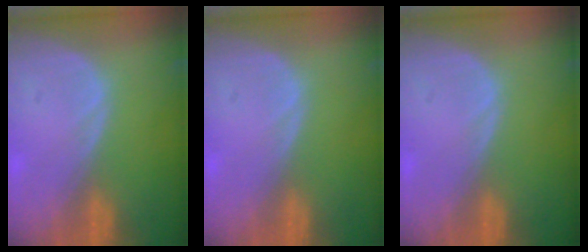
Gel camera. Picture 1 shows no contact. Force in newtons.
{"total": 0.0}
{"total": 0.0}